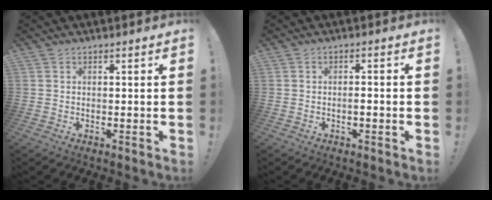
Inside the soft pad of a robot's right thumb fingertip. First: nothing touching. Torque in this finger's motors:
{"motor_torque": [0.04, -0.23, -0.05, 0.18, 0.04]}